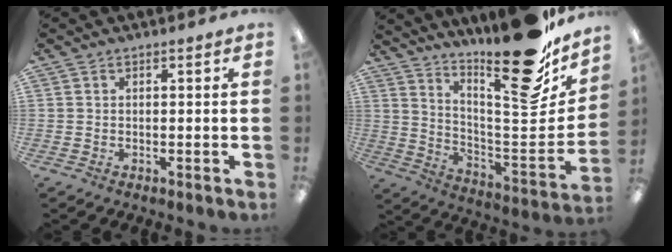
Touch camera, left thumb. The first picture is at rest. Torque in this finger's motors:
{"motor_torque": [0.41, 0.42, 1.08, -1.69, 0.12]}